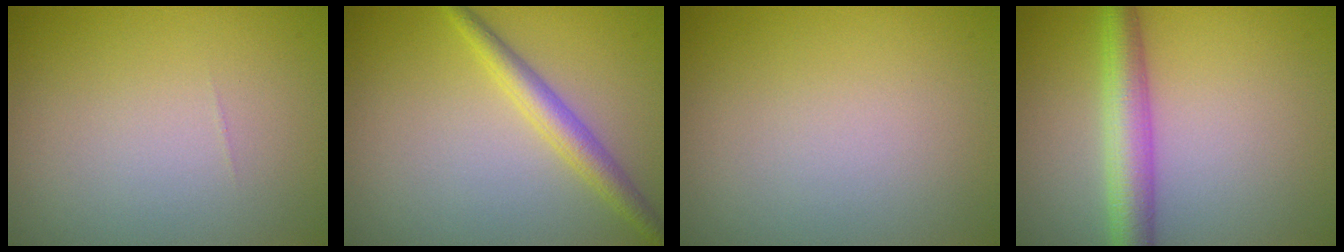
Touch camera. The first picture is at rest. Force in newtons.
{"total": 2.7, "press": 2.7, "slide": 0.0}
{"total": 0.0}
{"total": 4.2, "press": 4.2, "slide": 0.1}